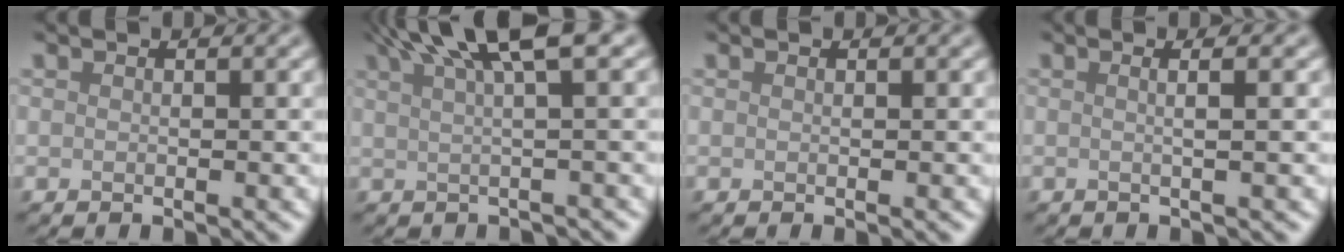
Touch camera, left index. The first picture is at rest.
{"total": 6.4, "force": [3.6, 1.4, 5.2], "torque": [-0.056, 0.025, 0.055]}
{"total": 0.7, "force": [0.0, 0.2, 0.6], "torque": [-0.002, 0.001, -0.003]}
{"total": 2.8, "force": [0.4, 1.1, 2.5], "torque": [-0.019, 0.008, -0.026]}